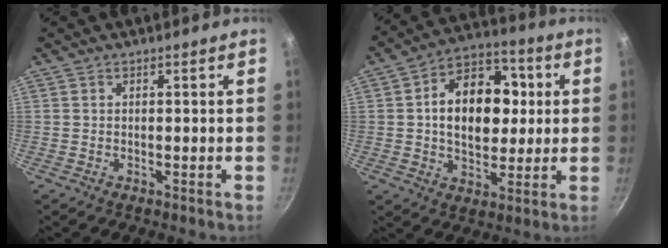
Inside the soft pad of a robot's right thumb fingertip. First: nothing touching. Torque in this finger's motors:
{"motor_torque": [-0.09, 0.59, 0.23, 0.25, 0.13]}